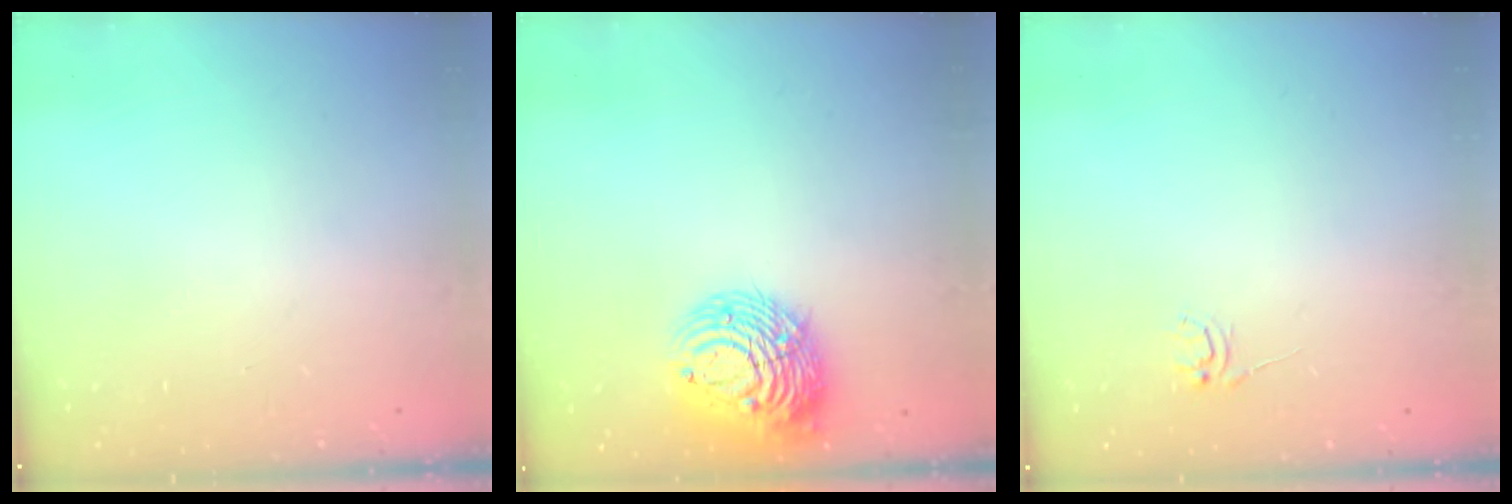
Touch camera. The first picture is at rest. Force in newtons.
{"total": 13.4, "press": 13.3, "slide": 1.7}
{"total": 2.5, "press": 2.5, "slide": 0.2}